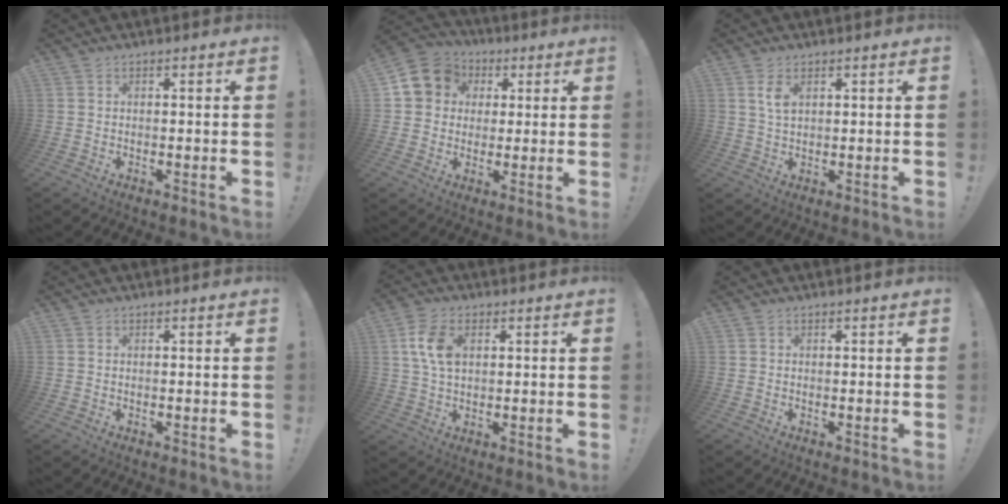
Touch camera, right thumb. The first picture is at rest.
{"total": 11.1, "force": [3.0, 9.9, 4.0], "torque": [-0.057, -0.001, 0.064]}
{"total": 4.0, "force": [1.7, 2.0, 3.0], "torque": [-0.048, -0.006, 0.028]}
{"total": 0.0}
{"total": 8.8, "force": [2.1, 5.7, 6.4], "torque": [-0.114, 0.002, 0.039]}
{"total": 0.0}